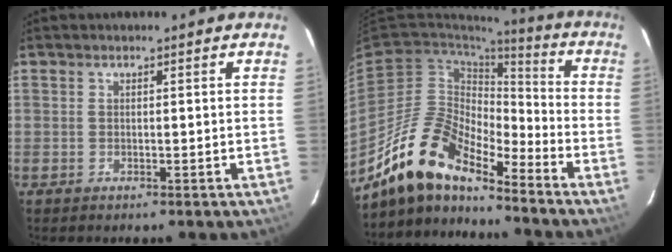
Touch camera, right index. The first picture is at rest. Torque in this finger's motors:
{"motor_torque": [0.46, -0.62, 0.64, 0.17]}